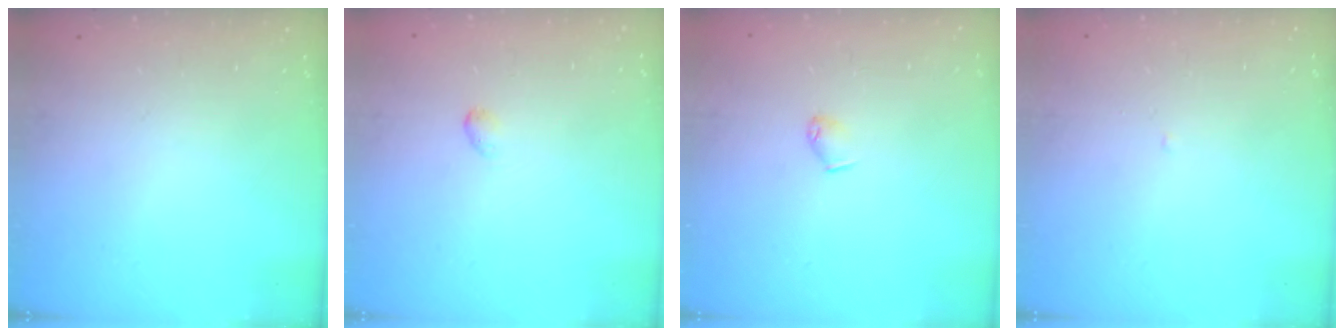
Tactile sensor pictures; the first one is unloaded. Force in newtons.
{"total": 2.7, "press": 2.6, "slide": 0.5}
{"total": 4.0, "press": 3.9, "slide": 0.8}
{"total": 1.8, "press": 1.8, "slide": 0.3}